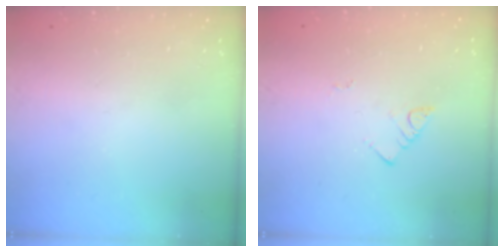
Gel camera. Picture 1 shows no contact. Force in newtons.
{"total": 2.7, "press": 2.7, "slide": 0.6}